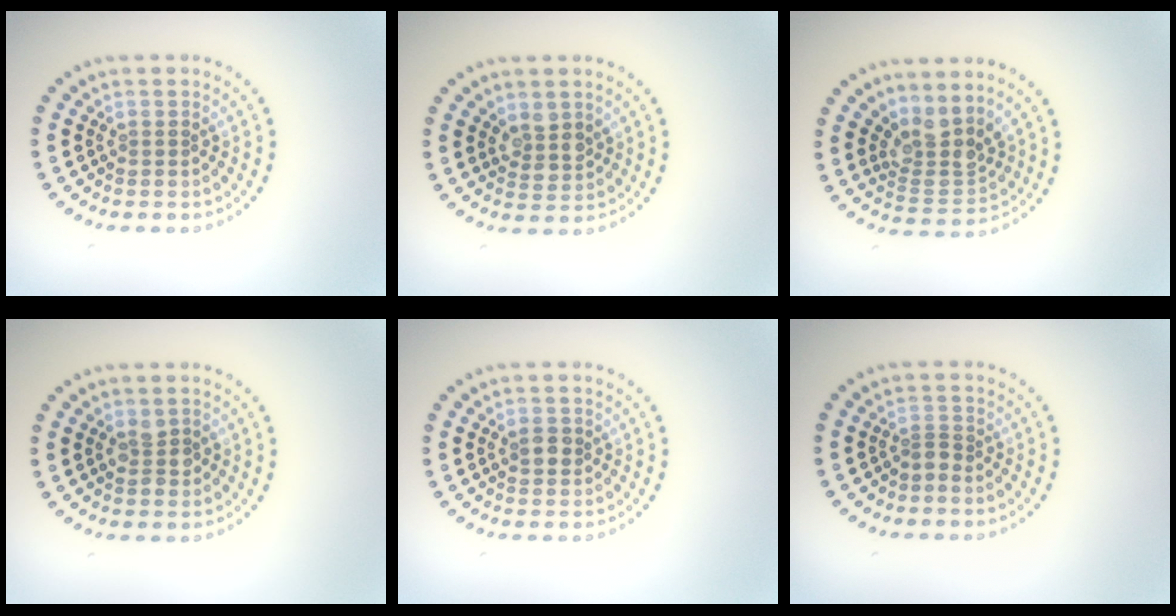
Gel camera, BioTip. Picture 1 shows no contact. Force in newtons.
{"total": 2.3, "press": 2.0, "slide": 1.1}
{"total": 3.6, "press": 2.7, "slide": 2.4}
{"total": 1.4, "press": 1.4, "slide": 0.2}
{"total": 1.5, "press": 1.5, "slide": 0.1}
{"total": 0.9, "press": 0.5, "slide": 0.8}